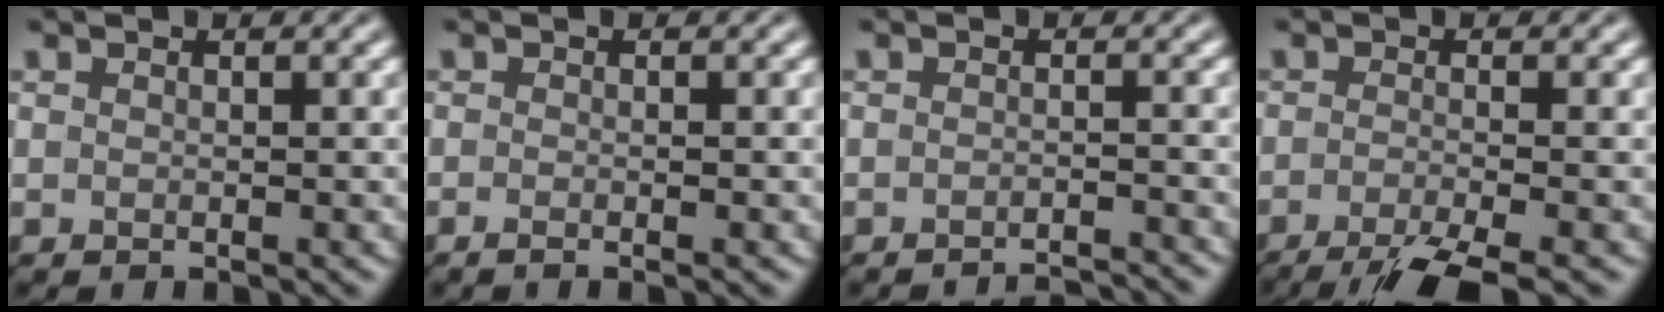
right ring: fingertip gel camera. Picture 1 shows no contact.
{"total": 0.8, "force": [-0.4, 0.1, 0.7], "torque": [-0.012, 0.000, -0.004]}
{"total": 3.2, "force": [-3.1, -0.1, 0.7], "torque": [-0.011, 0.006, -0.043]}
{"total": 5.4, "force": [-3.7, 0.8, 3.8], "torque": [-0.056, -0.006, -0.075]}